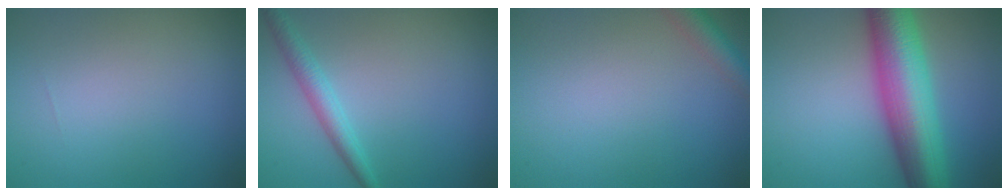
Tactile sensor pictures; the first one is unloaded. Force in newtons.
{"total": 2.2, "press": 2.2, "slide": 0.0}
{"total": 2.4, "press": 2.4, "slide": 0.2}
{"total": 10.3, "press": 10.3, "slide": 0.1}